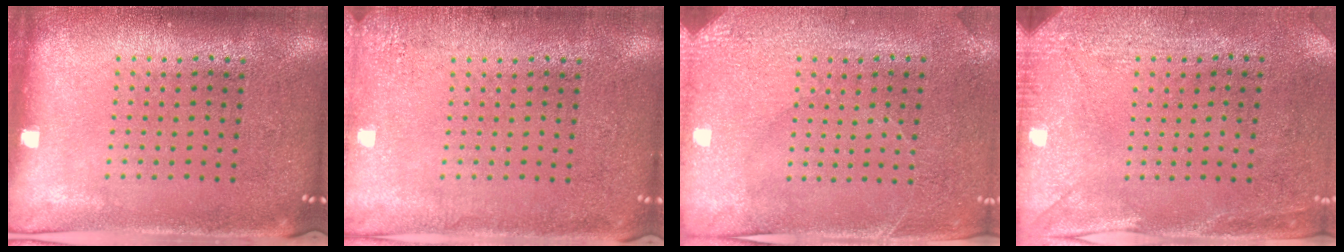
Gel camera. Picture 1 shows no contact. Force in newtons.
{"total": 2.0, "press": 2.0, "slide": 0.3}
{"total": 2.9, "press": 2.8, "slide": 0.7}
{"total": 3.0, "press": 2.3, "slide": 1.9}